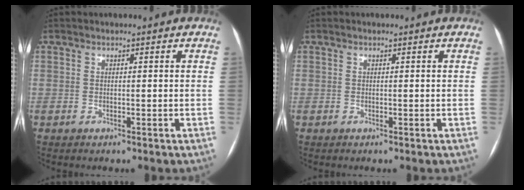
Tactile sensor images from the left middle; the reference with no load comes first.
{"total": 0.0}